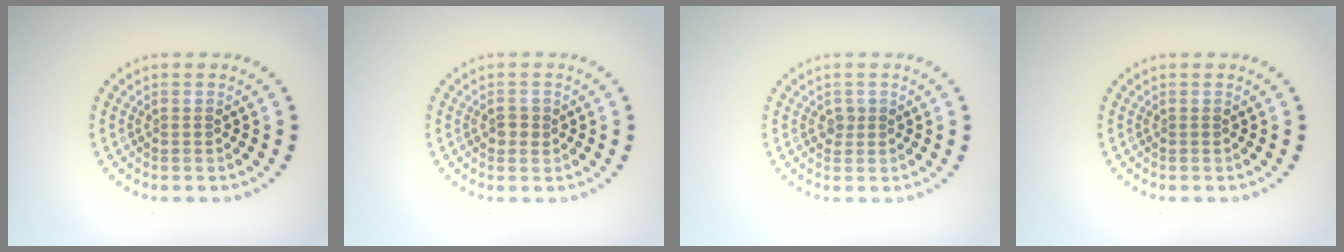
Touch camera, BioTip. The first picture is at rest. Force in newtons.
{"total": 1.2, "press": 1.2, "slide": 0.2}
{"total": 0.9, "press": 0.8, "slide": 0.4}
{"total": 0.0}